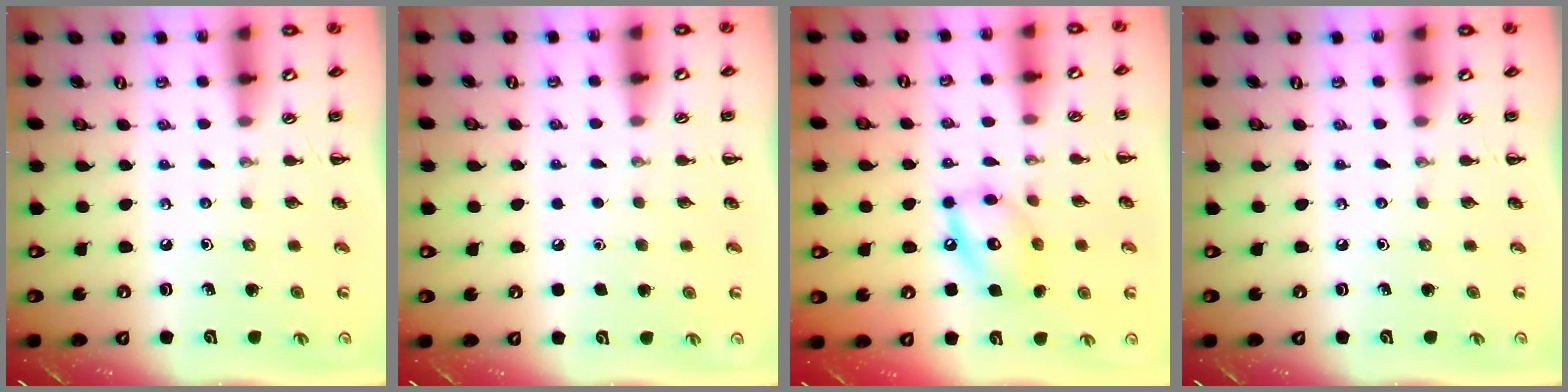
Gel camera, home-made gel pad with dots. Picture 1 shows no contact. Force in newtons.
{"total": 1.6, "press": 1.6, "slide": 0.1}
{"total": 12.1, "press": 12.0, "slide": 1.4}
{"total": 0.0}